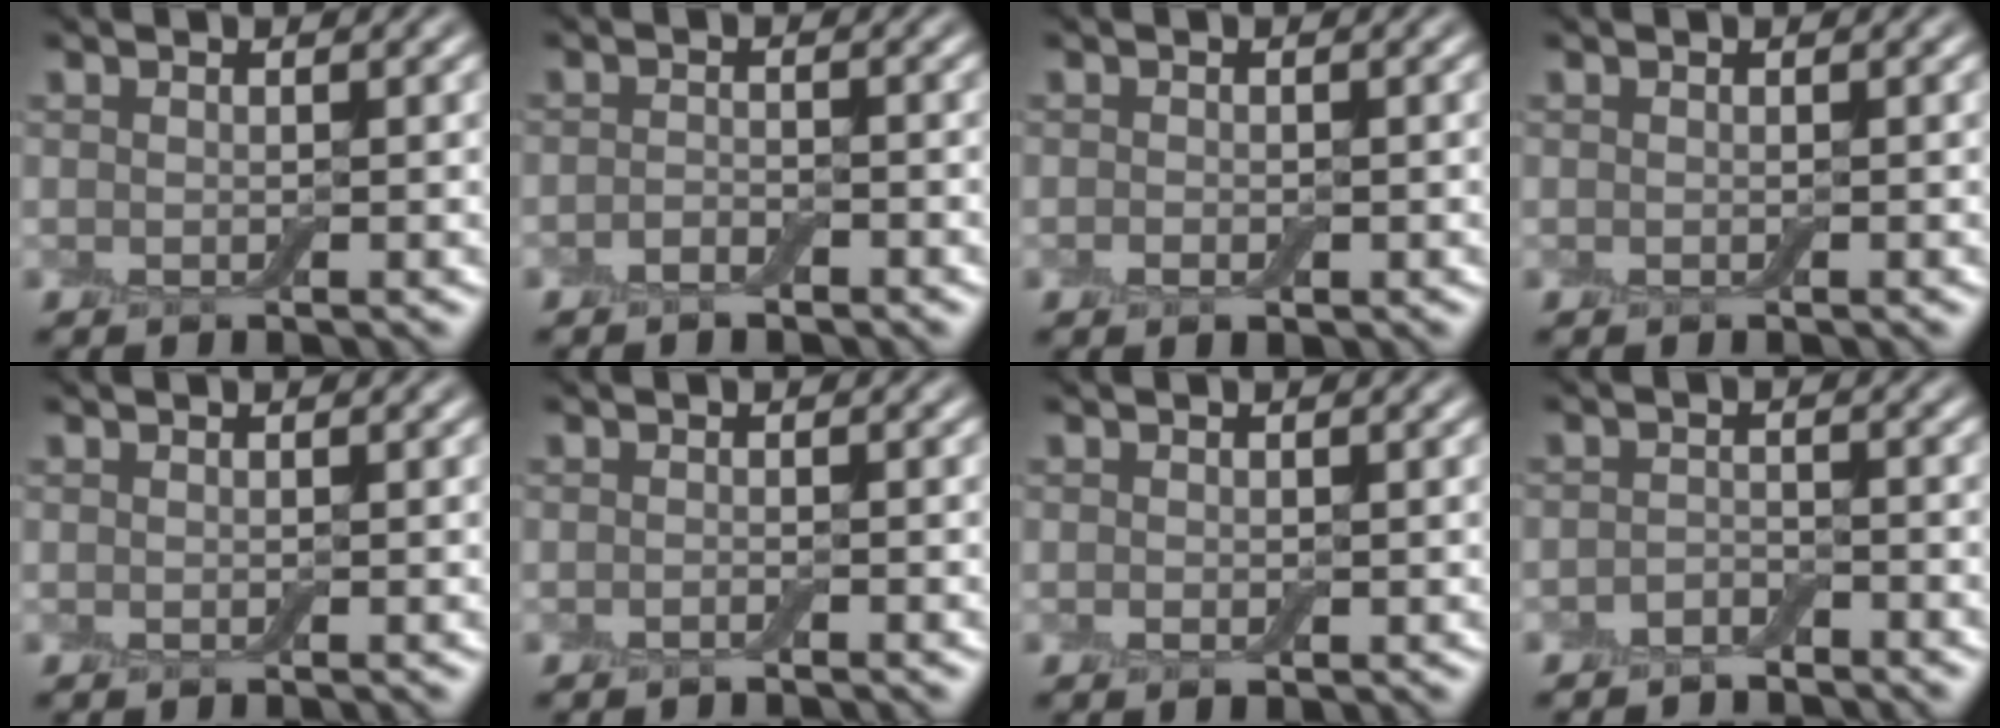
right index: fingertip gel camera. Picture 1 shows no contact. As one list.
[{"total": 1.6, "force": [-1.1, 0.7, 0.9], "torque": [-0.018, 0.000, -0.022]}, {"total": 0.9, "force": [-0.3, 0.6, 0.7], "torque": [-0.011, -0.001, -0.006]}, {"total": 0.0}, {"total": 0.0}, {"total": 0.6, "force": [-0.5, 0.1, 0.3], "torque": [-0.006, 0.000, -0.009]}, {"total": 0.6, "force": [-0.1, 0.4, 0.5], "torque": [-0.008, -0.003, -0.001]}, {"total": 1.8, "force": [-1.5, 0.7, 0.5], "torque": [-0.009, 0.004, -0.032]}]